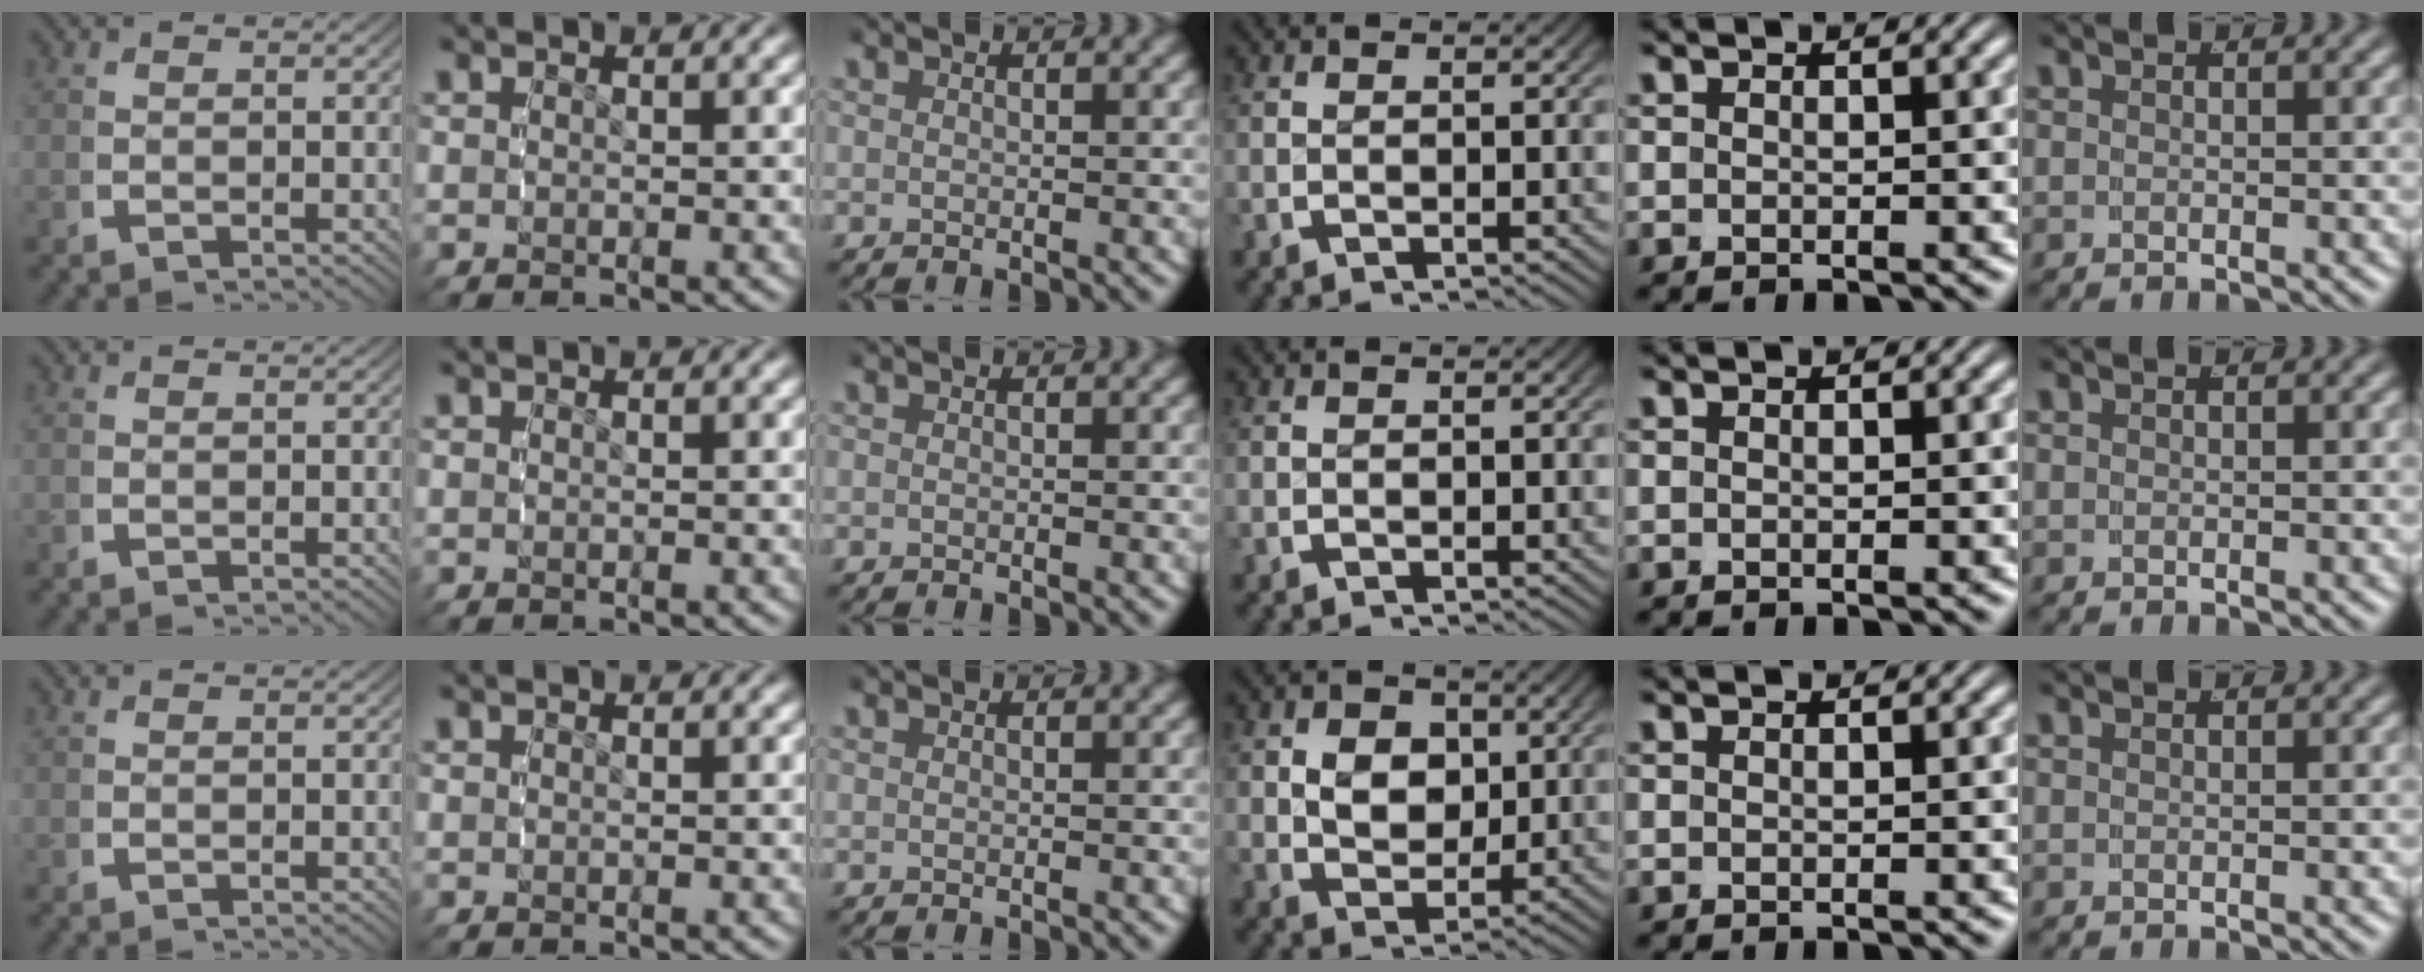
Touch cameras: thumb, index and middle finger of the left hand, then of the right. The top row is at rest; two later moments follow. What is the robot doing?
{"motion": "grasp_and_lifting", "object": "camera"}